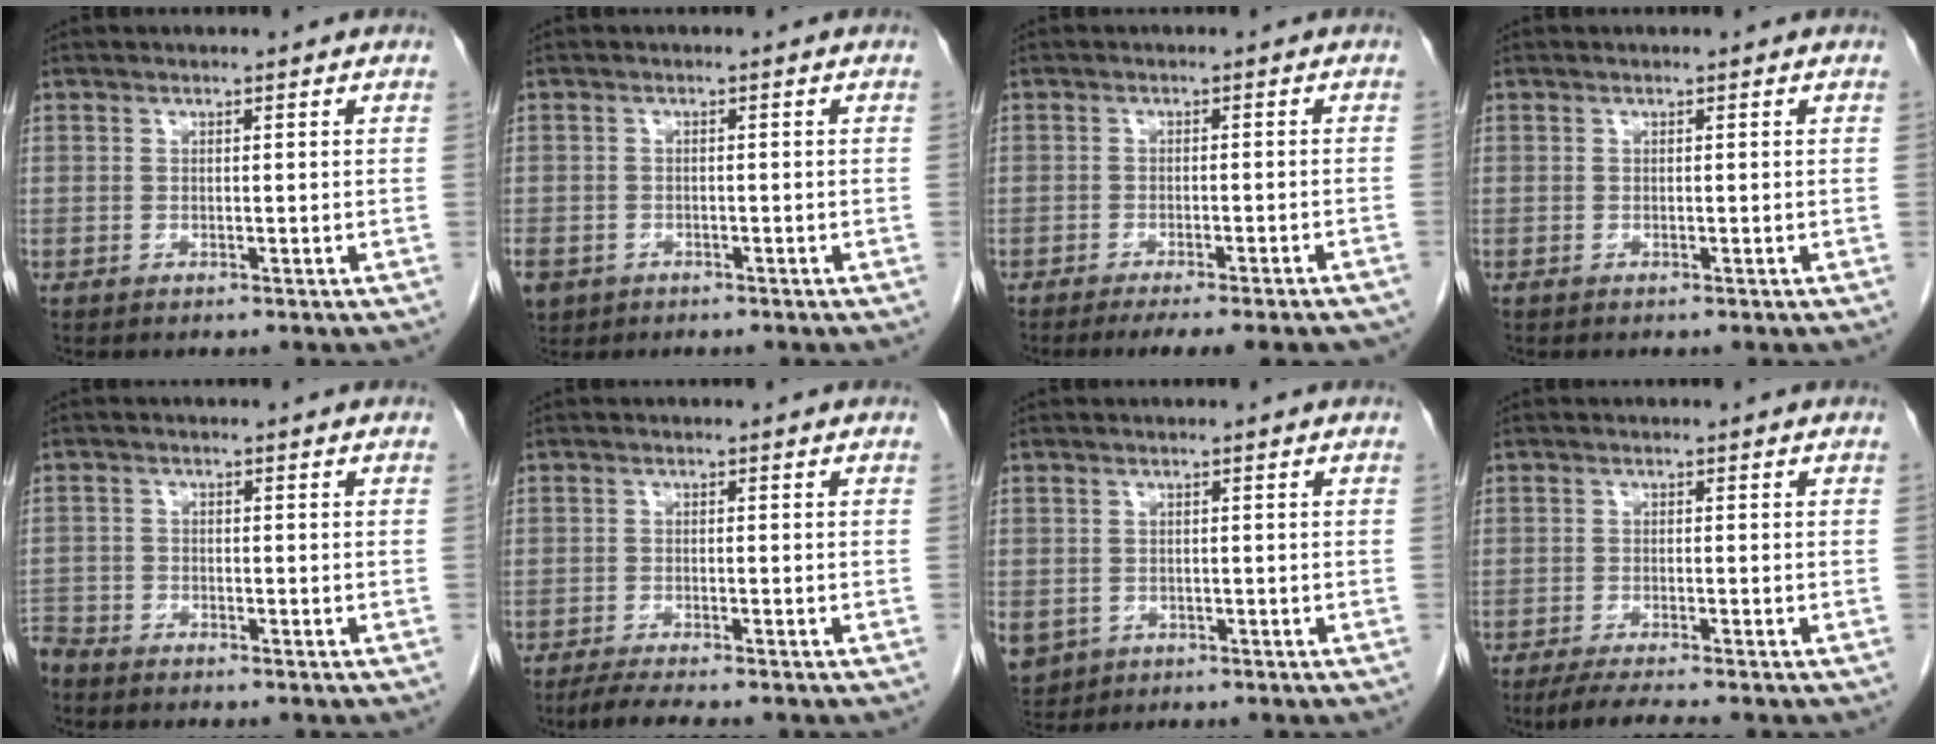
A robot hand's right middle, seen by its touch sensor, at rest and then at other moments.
{"total": 6.4, "force": [-3.4, 4.9, 2.4], "torque": [-0.069, -0.007, -0.050]}
{"total": 12.3, "force": [-10.5, 1.0, 6.2], "torque": [-0.067, -0.015, -0.128]}
{"total": 0.0}
{"total": 4.1, "force": [-3.9, 1.1, 0.4], "torque": [-0.005, -0.009, -0.078]}
{"total": 4.2, "force": [-3.5, -0.1, 2.3], "torque": [-0.046, -0.014, -0.058]}
{"total": 7.1, "force": [-2.9, 6.0, 2.5], "torque": [-0.073, -0.005, -0.035]}
{"total": 4.4, "force": [-3.7, -0.7, 2.2], "torque": [-0.046, -0.019, -0.065]}